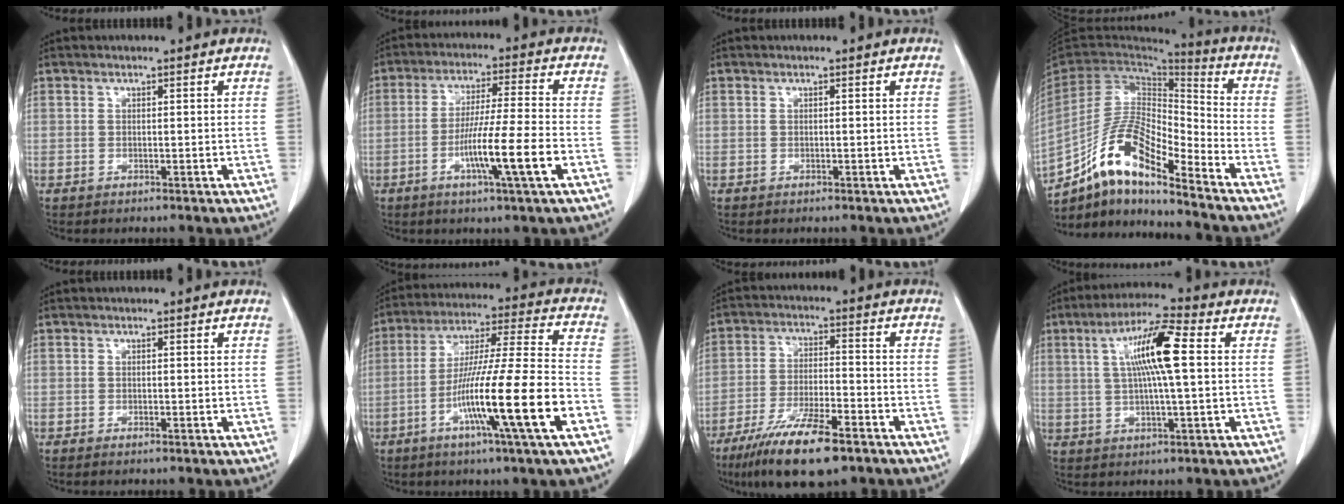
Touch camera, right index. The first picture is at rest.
{"total": 10.6, "force": [-3.7, -0.8, 9.9], "torque": [-0.179, -0.011, -0.067]}
{"total": 0.0}
{"total": 14.3, "force": [-10.7, 3.0, 9.0], "torque": [-0.179, 0.017, -0.196]}
{"total": 0.6, "force": [-0.4, 0.0, 0.4], "torque": [-0.011, -0.002, -0.007]}
{"total": 17.7, "force": [-6.8, -1.0, 16.2], "torque": [-0.296, -0.016, -0.122]}
{"total": 13.2, "force": [-8.8, 2.5, 9.5], "torque": [-0.175, -0.025, -0.153]}
{"total": 10.3, "force": [1.9, 0.8, 10.1], "torque": [-0.188, 0.013, 0.029]}